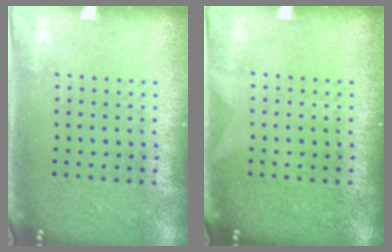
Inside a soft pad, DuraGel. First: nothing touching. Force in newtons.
{"total": 0.6, "press": 0.6, "slide": 0.1}